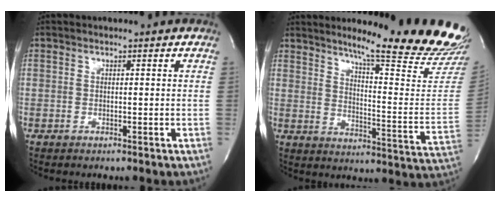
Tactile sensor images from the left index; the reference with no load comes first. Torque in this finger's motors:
{"motor_torque": [0.01, -0.04, 0.47, 0.10]}